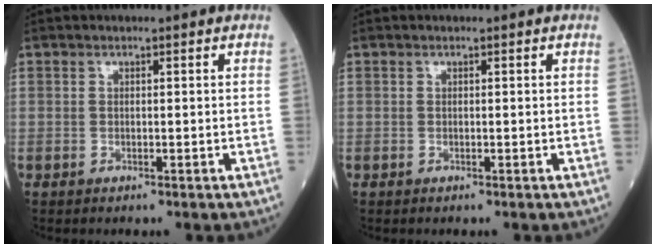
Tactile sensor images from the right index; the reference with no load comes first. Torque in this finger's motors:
{"motor_torque": [0.10, 0.03, 0.00, 0.00]}